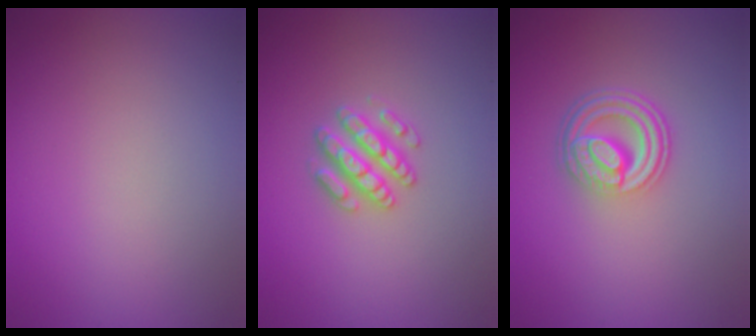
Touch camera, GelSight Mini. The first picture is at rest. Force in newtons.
{"total": 2.9, "press": 2.8, "slide": 0.5}
{"total": 4.6, "press": 3.3, "slide": 3.2}